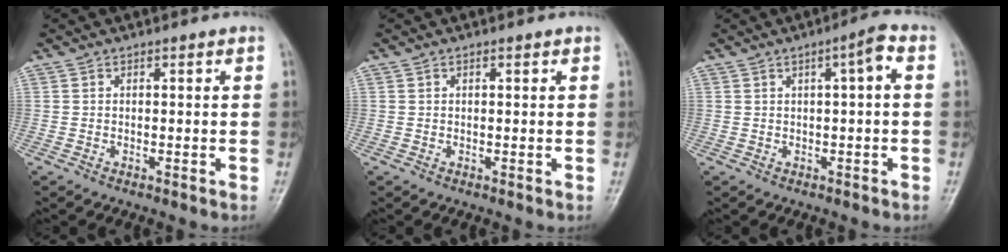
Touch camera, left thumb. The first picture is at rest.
{"total": 0.5, "force": [0.3, 0.2, 0.4], "torque": [-0.008, -0.001, 0.004]}
{"total": 2.4, "force": [0.6, 0.2, 2.3], "torque": [-0.039, 0.006, 0.009]}